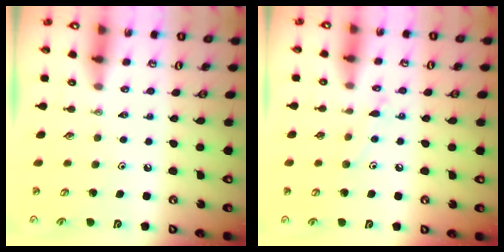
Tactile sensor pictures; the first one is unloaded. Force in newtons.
{"total": 7.1, "press": 7.1, "slide": 0.5}